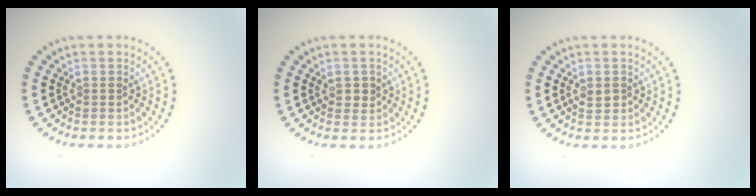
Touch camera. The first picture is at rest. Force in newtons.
{"total": 1.4, "press": 1.2, "slide": 0.6}
{"total": 1.3, "press": 1.3, "slide": 0.1}